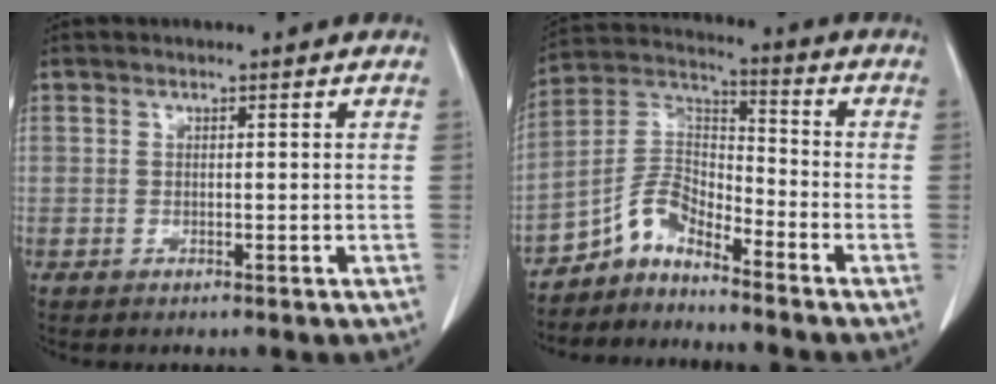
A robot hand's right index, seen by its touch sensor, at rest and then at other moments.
{"total": 7.0, "force": [-5.9, 2.6, 2.8], "torque": [-0.056, 0.030, -0.120]}